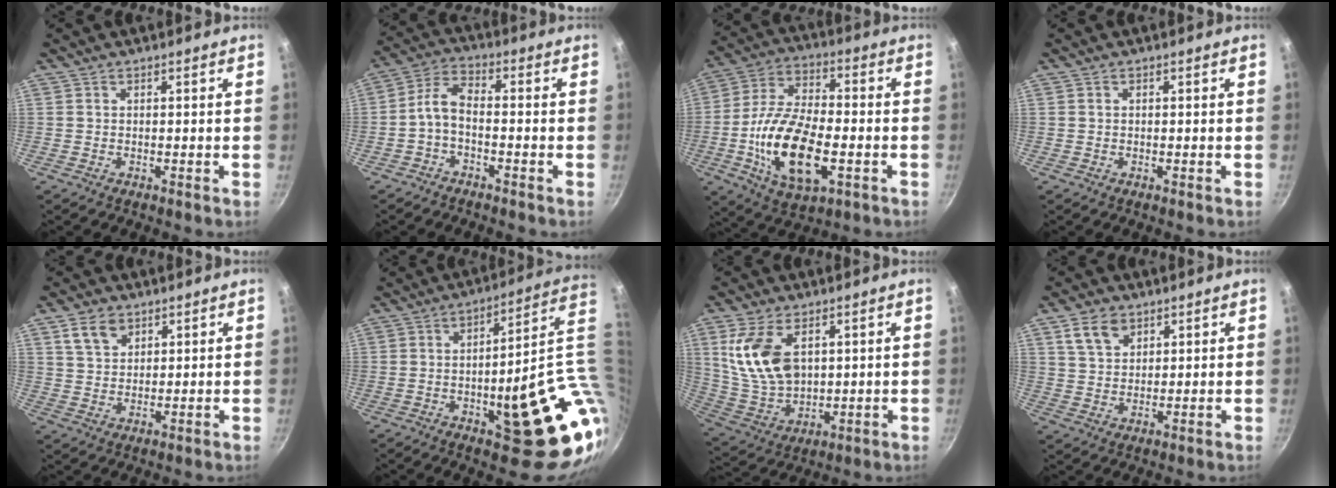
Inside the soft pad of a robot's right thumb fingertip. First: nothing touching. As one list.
[{"total": 5.8, "force": [-2.3, 2.9, 4.4], "torque": [-0.095, 0.038, -0.052]}, {"total": 19.0, "force": [-4.5, 9.2, 16.0], "torque": [-0.296, 0.019, -0.085]}, {"total": 0.7, "force": [0.2, 0.5, 0.4], "torque": [-0.005, 0.003, 0.004]}, {"total": 6.1, "force": [3.4, 4.0, 3.1], "torque": [-0.043, -0.008, 0.066]}, {"total": 24.6, "force": [-1.4, 8.0, 23.2], "torque": [-0.259, 0.000, -0.002]}, {"total": 14.3, "force": [4.4, 8.7, 10.4], "torque": [-0.184, -0.024, 0.102]}, {"total": 6.6, "force": [3.6, 4.3, 3.4], "torque": [-0.048, -0.008, 0.071]}]